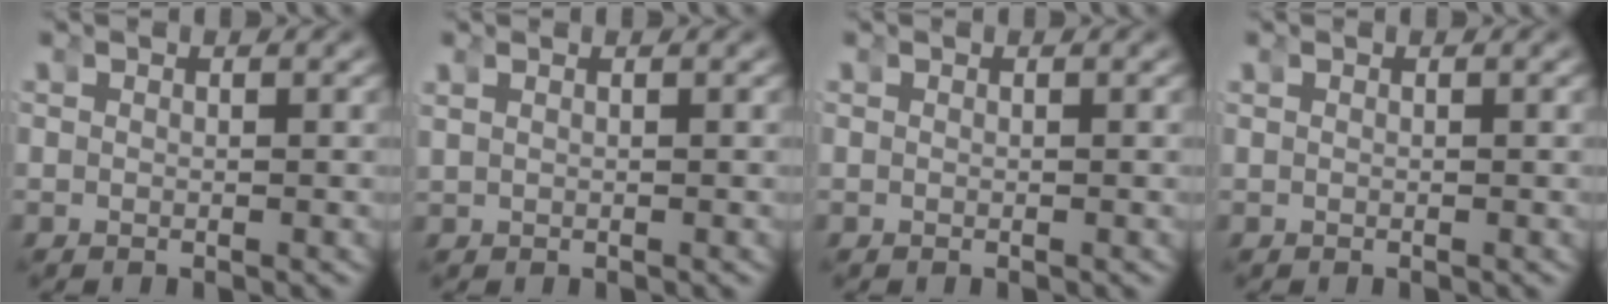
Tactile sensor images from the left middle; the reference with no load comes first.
{"total": 0.8, "force": [0.4, 0.4, 0.5], "torque": [-0.009, 0.003, 0.009]}
{"total": 0.0}
{"total": 0.0}